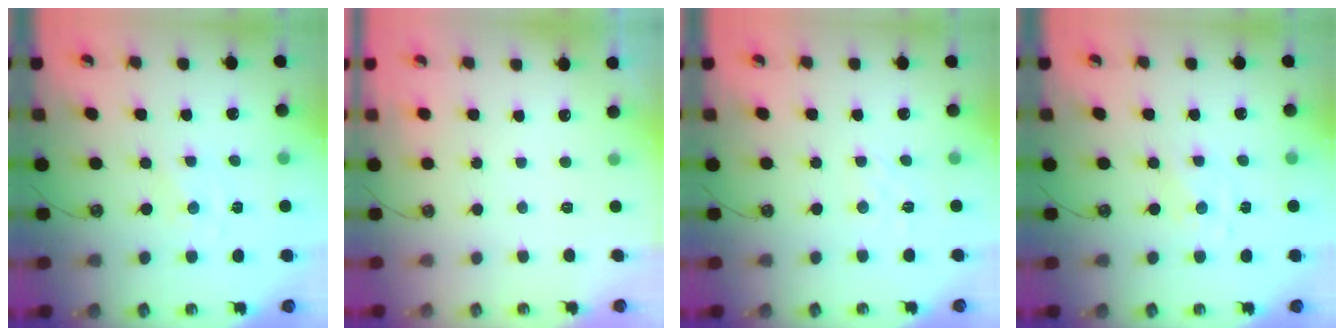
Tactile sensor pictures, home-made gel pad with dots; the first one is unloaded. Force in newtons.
{"total": 0.0}
{"total": 2.9, "press": 2.9, "slide": 0.3}
{"total": 1.1, "press": 1.1, "slide": 0.2}